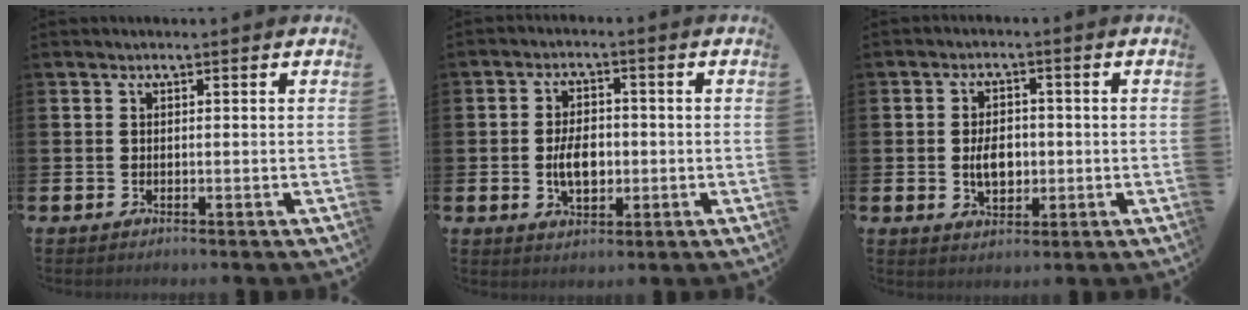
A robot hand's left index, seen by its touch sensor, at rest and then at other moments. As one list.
[{"total": 5.0, "force": [-0.5, 3.0, 4.0], "torque": [-0.051, -0.002, -0.013]}, {"total": 4.4, "force": [-0.3, 2.9, 3.3], "torque": [-0.041, 0.000, -0.011]}]